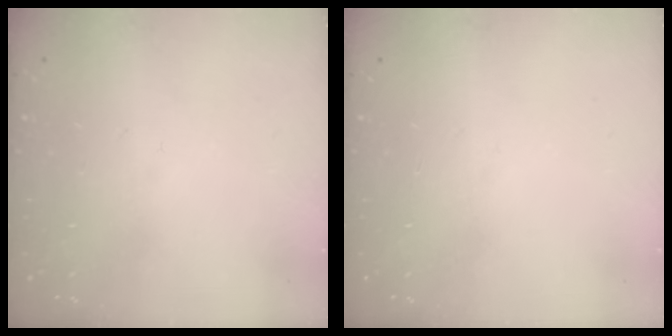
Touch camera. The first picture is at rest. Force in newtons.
{"total": 0.0}